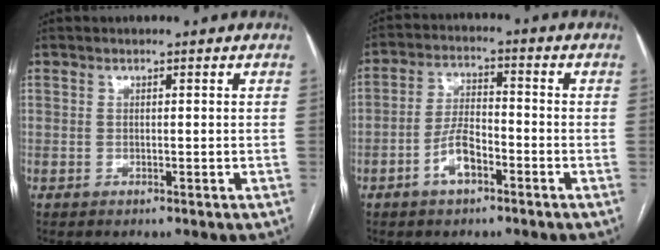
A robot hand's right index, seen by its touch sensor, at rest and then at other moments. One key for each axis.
{"total": 6.0, "fx": -3.0, "fy": 2.5, "fz": 4.6, "tx": -0.095, "ty": 0.012, "tz": -0.054}